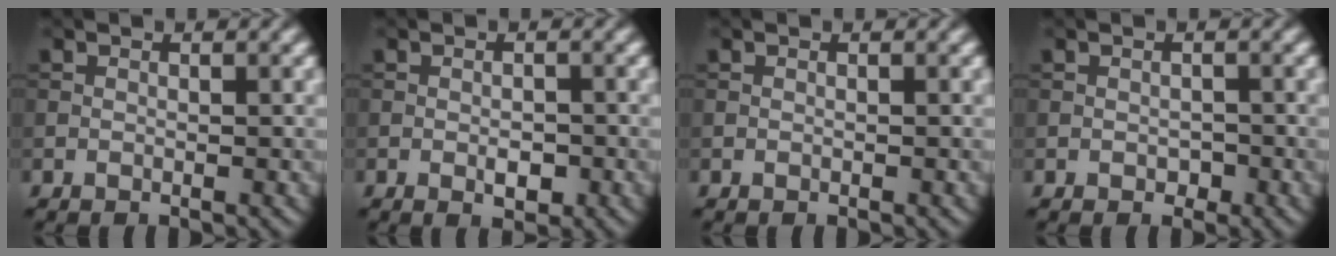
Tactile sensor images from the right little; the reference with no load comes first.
{"total": 1.8, "force": [-0.6, 0.9, 1.4], "torque": [-0.021, 0.000, -0.009]}
{"total": 0.0}
{"total": 0.9, "force": [-0.3, 0.7, 0.5], "torque": [-0.006, -0.003, -0.006]}